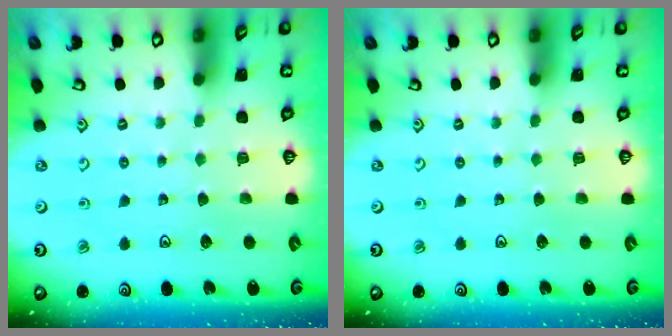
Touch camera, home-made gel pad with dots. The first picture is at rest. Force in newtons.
{"total": 0.0}